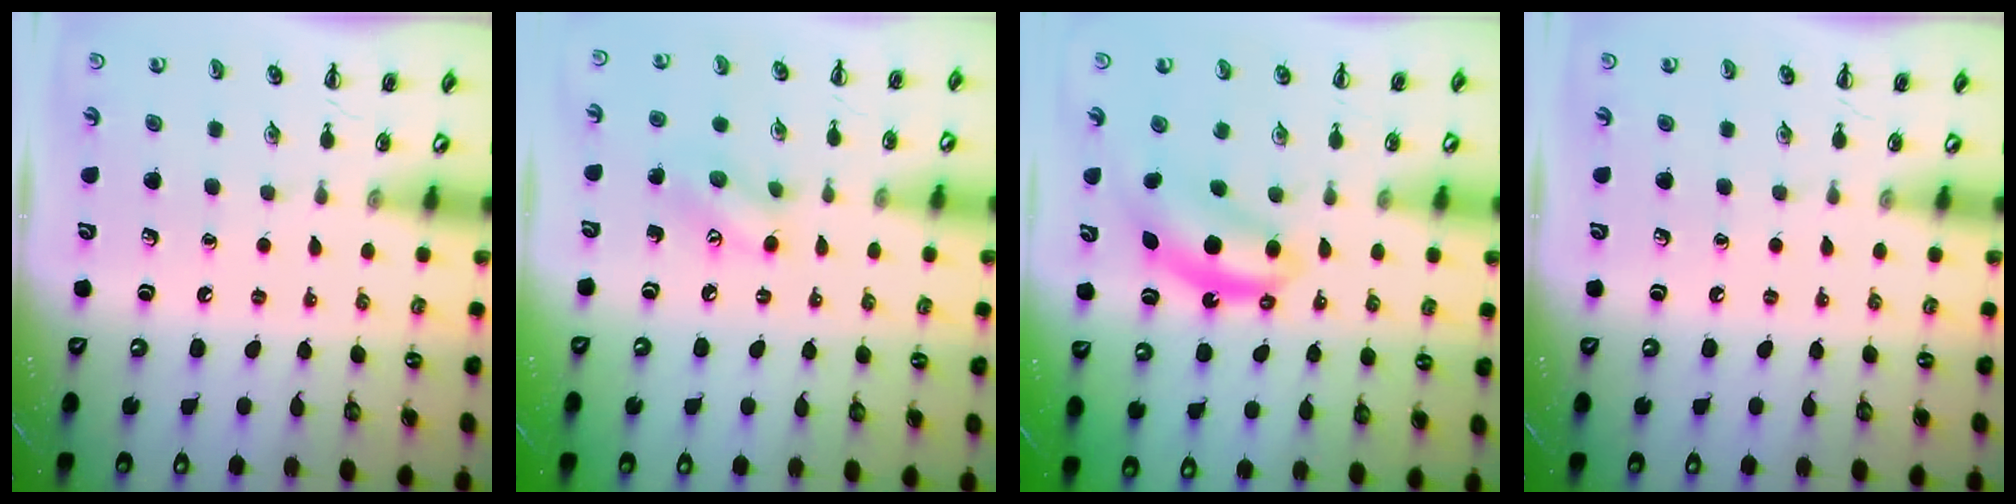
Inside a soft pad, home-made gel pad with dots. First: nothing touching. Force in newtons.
{"total": 7.7, "press": 7.6, "slide": 0.8}
{"total": 7.6, "press": 7.5, "slide": 1.2}
{"total": 0.0}